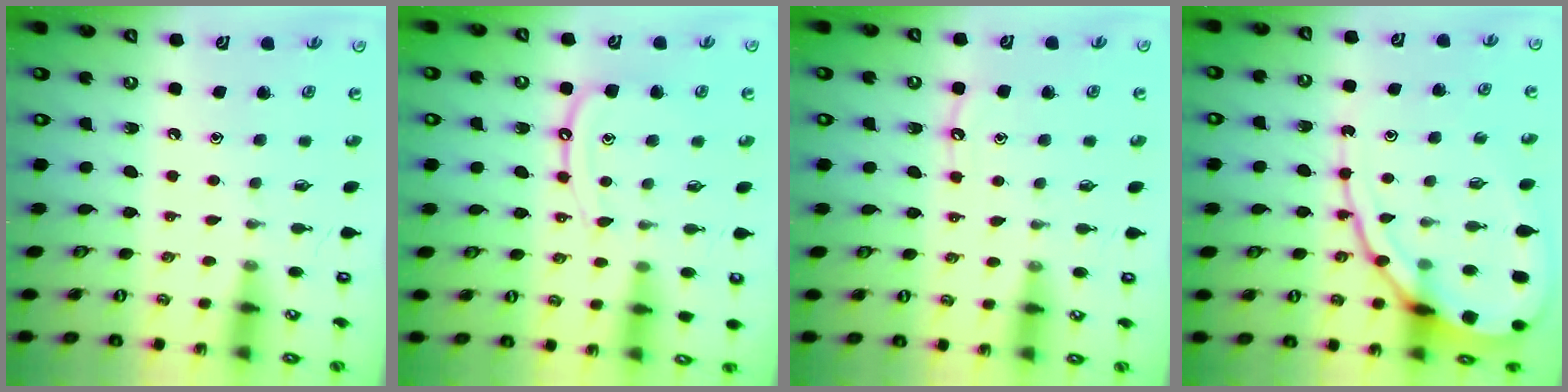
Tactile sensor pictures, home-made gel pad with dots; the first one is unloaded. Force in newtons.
{"total": 9.9, "press": 9.9, "slide": 0.9}
{"total": 4.9, "press": 4.8, "slide": 0.6}
{"total": 13.5, "press": 13.4, "slide": 1.2}